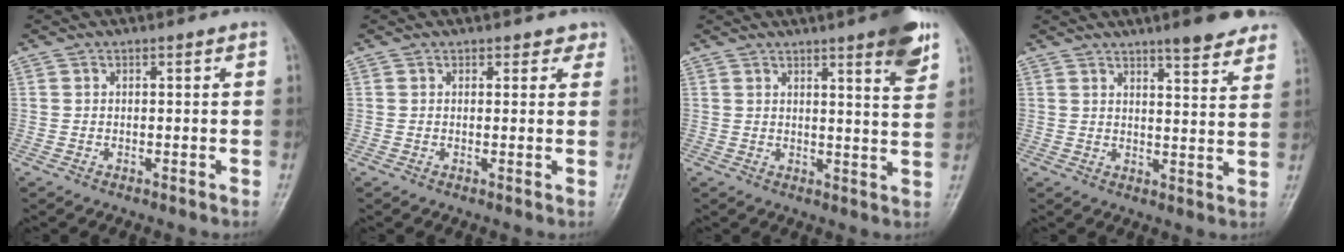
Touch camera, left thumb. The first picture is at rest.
{"total": 1.9, "force": [1.4, 1.3, 0.4], "torque": [0.022, -0.005, 0.009]}
{"total": 8.1, "force": [5.0, 1.0, 6.3], "torque": [-0.073, -0.027, 0.062]}
{"total": 9.9, "force": [7.7, 1.8, 6.0], "torque": [-0.055, -0.039, 0.091]}